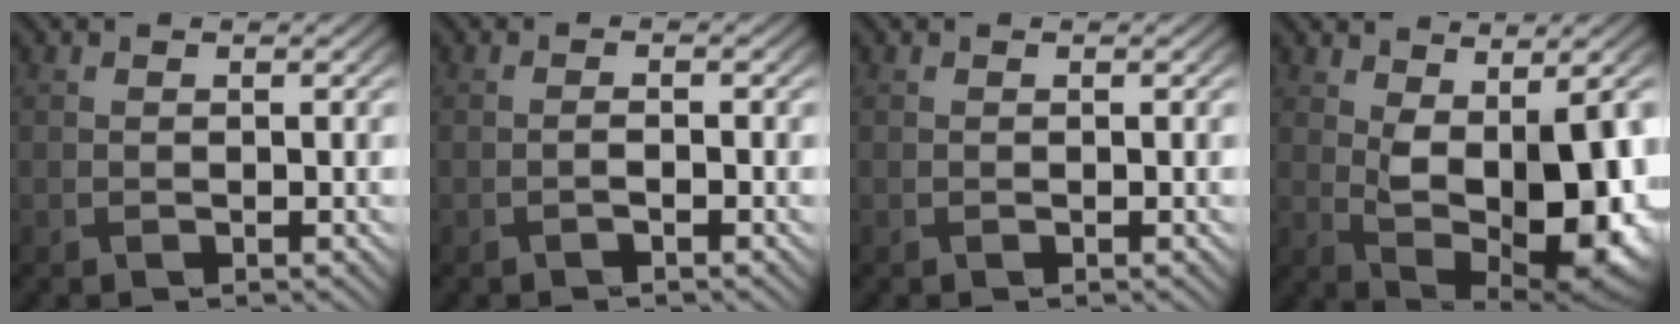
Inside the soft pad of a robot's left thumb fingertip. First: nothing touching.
{"total": 1.3, "force": [-1.0, 0.1, 0.9], "torque": [-0.012, 0.002, -0.018]}
{"total": 0.0}
{"total": 12.7, "force": [-0.1, 6.1, 11.2], "torque": [-0.179, -0.009, 0.005]}